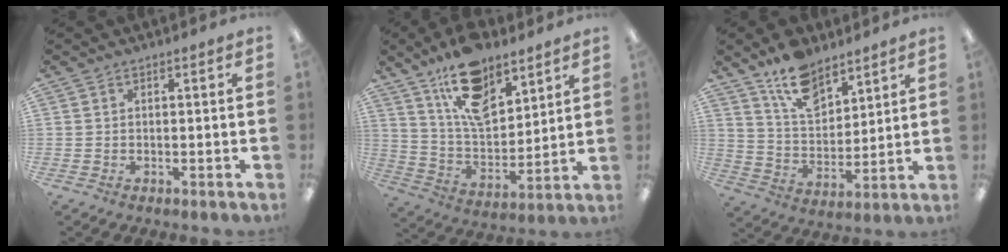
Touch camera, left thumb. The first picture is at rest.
{"total": 15.3, "force": [10.4, 7.5, 8.3], "torque": [-0.149, -0.050, 0.190]}
{"total": 12.7, "force": [9.3, 6.6, 5.6], "torque": [-0.099, -0.048, 0.172]}